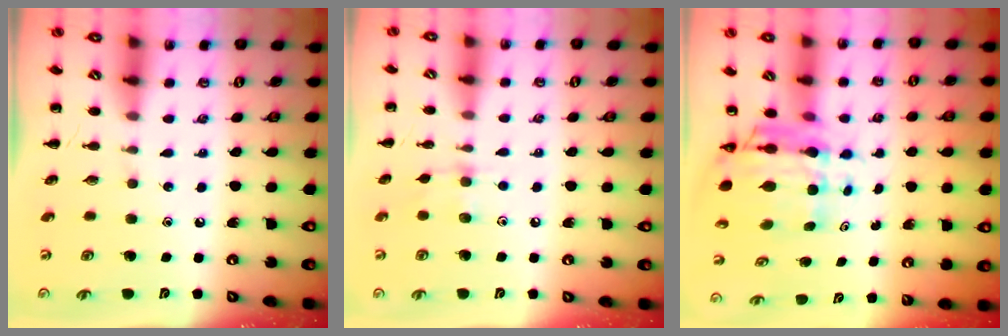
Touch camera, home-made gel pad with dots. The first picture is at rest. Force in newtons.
{"total": 5.6, "press": 5.5, "slide": 1.1}
{"total": 8.1, "press": 7.8, "slide": 2.4}